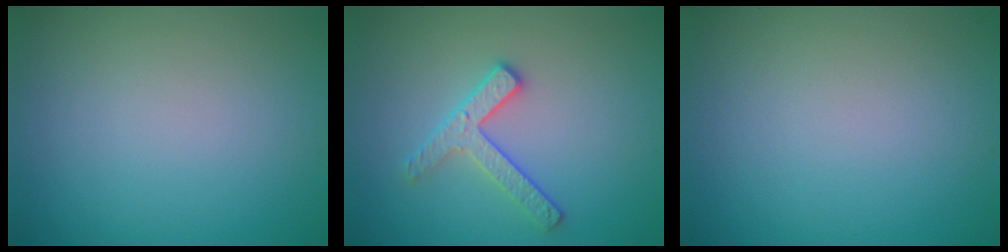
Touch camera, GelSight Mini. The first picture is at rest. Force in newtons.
{"total": 2.6, "press": 2.4, "slide": 0.9}
{"total": 0.0}